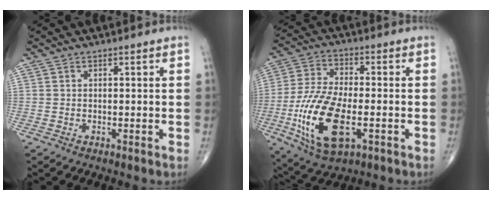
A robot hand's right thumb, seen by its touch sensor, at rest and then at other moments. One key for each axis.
{"total": 17.2, "fx": -4.6, "fy": 7.8, "fz": 14.6, "tx": -0.298, "ty": 0.005, "tz": -0.077}